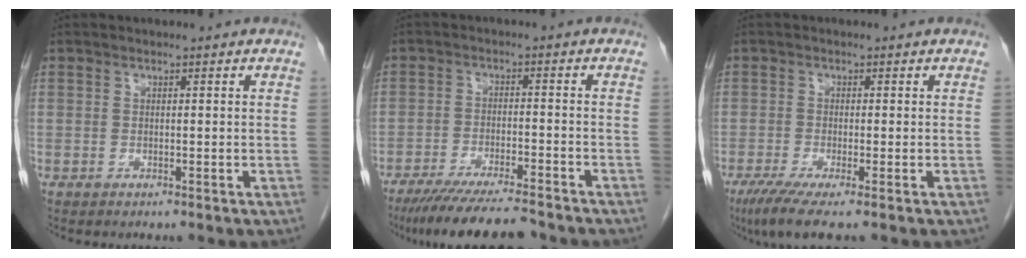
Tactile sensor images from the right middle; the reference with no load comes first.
{"total": 12.6, "force": [-10.9, 0.8, 6.2], "torque": [-0.091, -0.025, -0.170]}
{"total": 5.2, "force": [-3.4, 0.1, 4.0], "torque": [-0.069, -0.016, -0.063]}